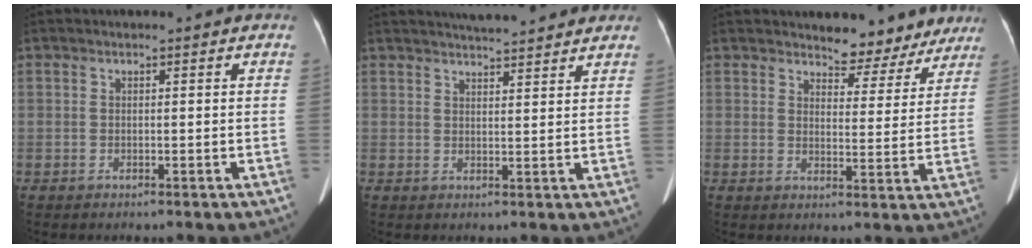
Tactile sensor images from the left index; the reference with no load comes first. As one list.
[{"total": 9.4, "force": [8.6, 0.9, 3.7], "torque": [-0.055, 0.023, 0.111]}, {"total": 7.3, "force": [6.7, 2.6, 1.2], "torque": [-0.005, -0.009, 0.081]}]